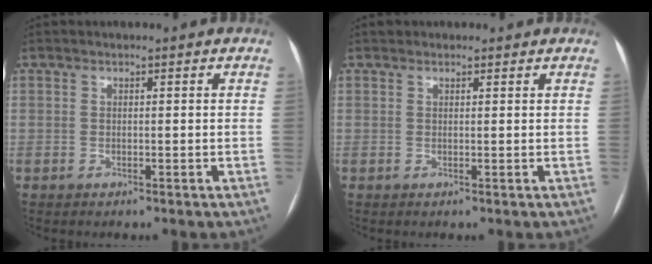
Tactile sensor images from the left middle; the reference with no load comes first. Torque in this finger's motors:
{"motor_torque": [0.00, 0.01, -0.05, -0.01]}